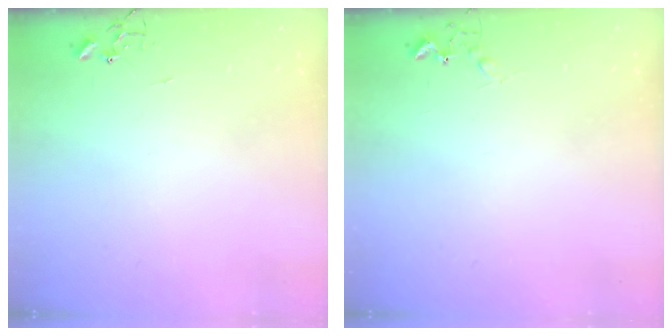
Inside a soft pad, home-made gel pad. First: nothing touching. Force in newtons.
{"total": 6.6, "press": 6.6, "slide": 0.8}